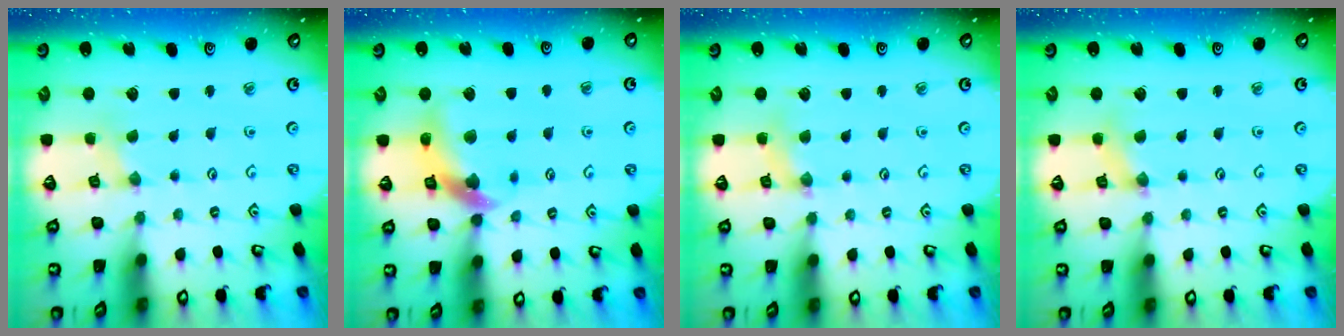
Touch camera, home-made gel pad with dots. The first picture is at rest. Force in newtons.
{"total": 10.7, "press": 10.6, "slide": 1.5}
{"total": 2.7, "press": 2.7, "slide": 0.3}
{"total": 1.2, "press": 1.1, "slide": 0.3}